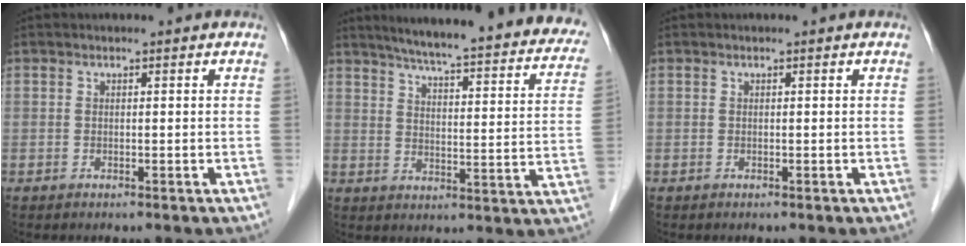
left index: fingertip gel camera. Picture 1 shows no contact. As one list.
[{"total": 29.1, "force": [25.2, 3.5, 14.0], "torque": [-0.194, -0.045, 0.299]}, {"total": 0.0}]